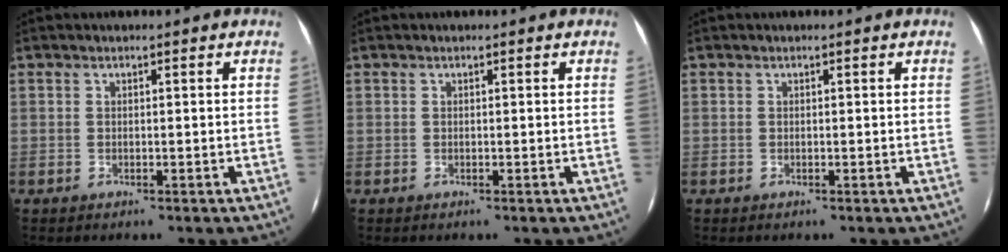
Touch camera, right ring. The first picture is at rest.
{"total": 0.0}
{"total": 0.0}